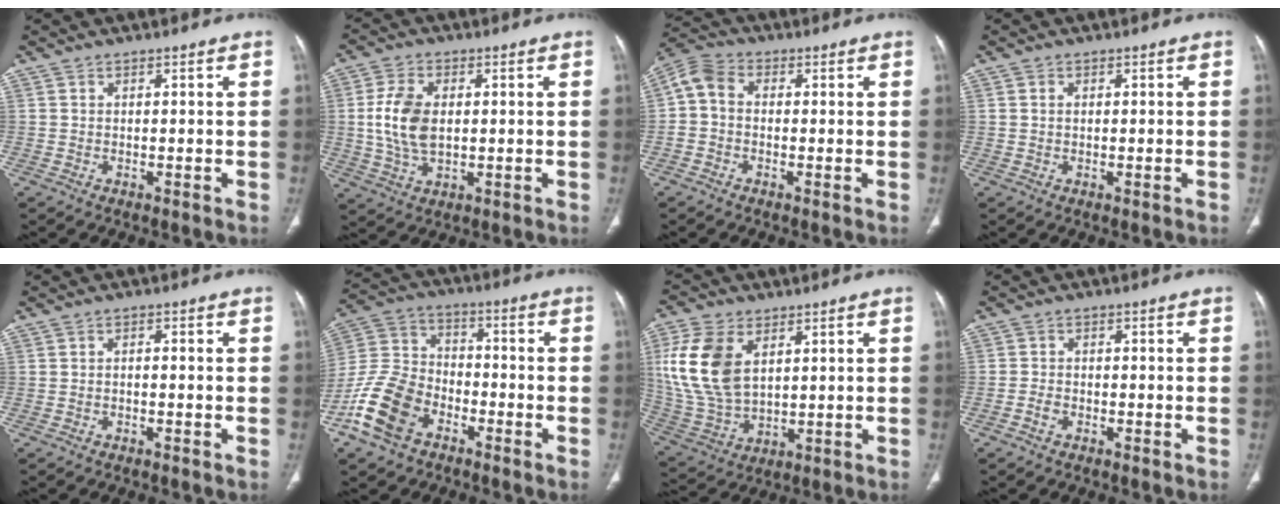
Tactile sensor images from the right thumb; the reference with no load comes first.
{"total": 9.6, "force": [0.7, 5.8, 7.6], "torque": [-0.156, 0.000, 0.019]}
{"total": 6.0, "force": [0.0, 4.5, 4.0], "torque": [-0.072, 0.020, -0.015]}
{"total": 1.0, "force": [0.1, 0.7, 0.7], "torque": [-0.016, 0.002, 0.003]}
{"total": 0.8, "force": [-0.4, 0.4, 0.6], "torque": [-0.010, 0.008, -0.008]}
{"total": 14.0, "force": [-7.4, 9.1, 7.6], "torque": [-0.154, 0.047, -0.149]}
{"total": 15.5, "force": [4.5, 9.5, 11.4], "torque": [-0.235, -0.010, 0.099]}
{"total": 1.8, "force": [-1.1, 1.1, 0.9], "torque": [-0.017, 0.009, -0.022]}